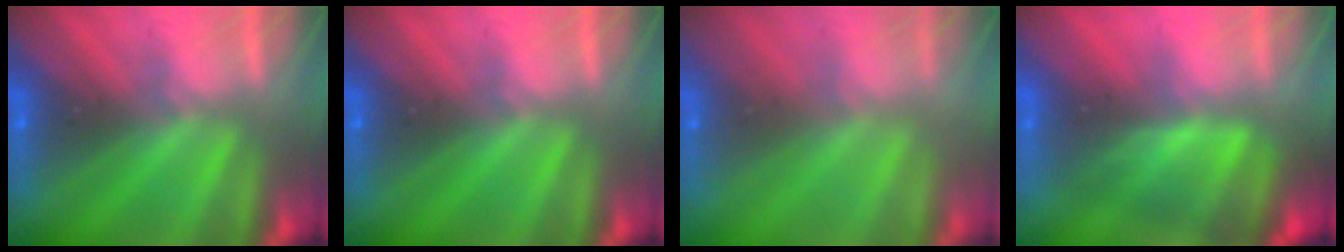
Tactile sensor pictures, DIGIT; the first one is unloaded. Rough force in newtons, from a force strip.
{"total": 0.0}
{"total": 7.1}
{"total": 4.7}